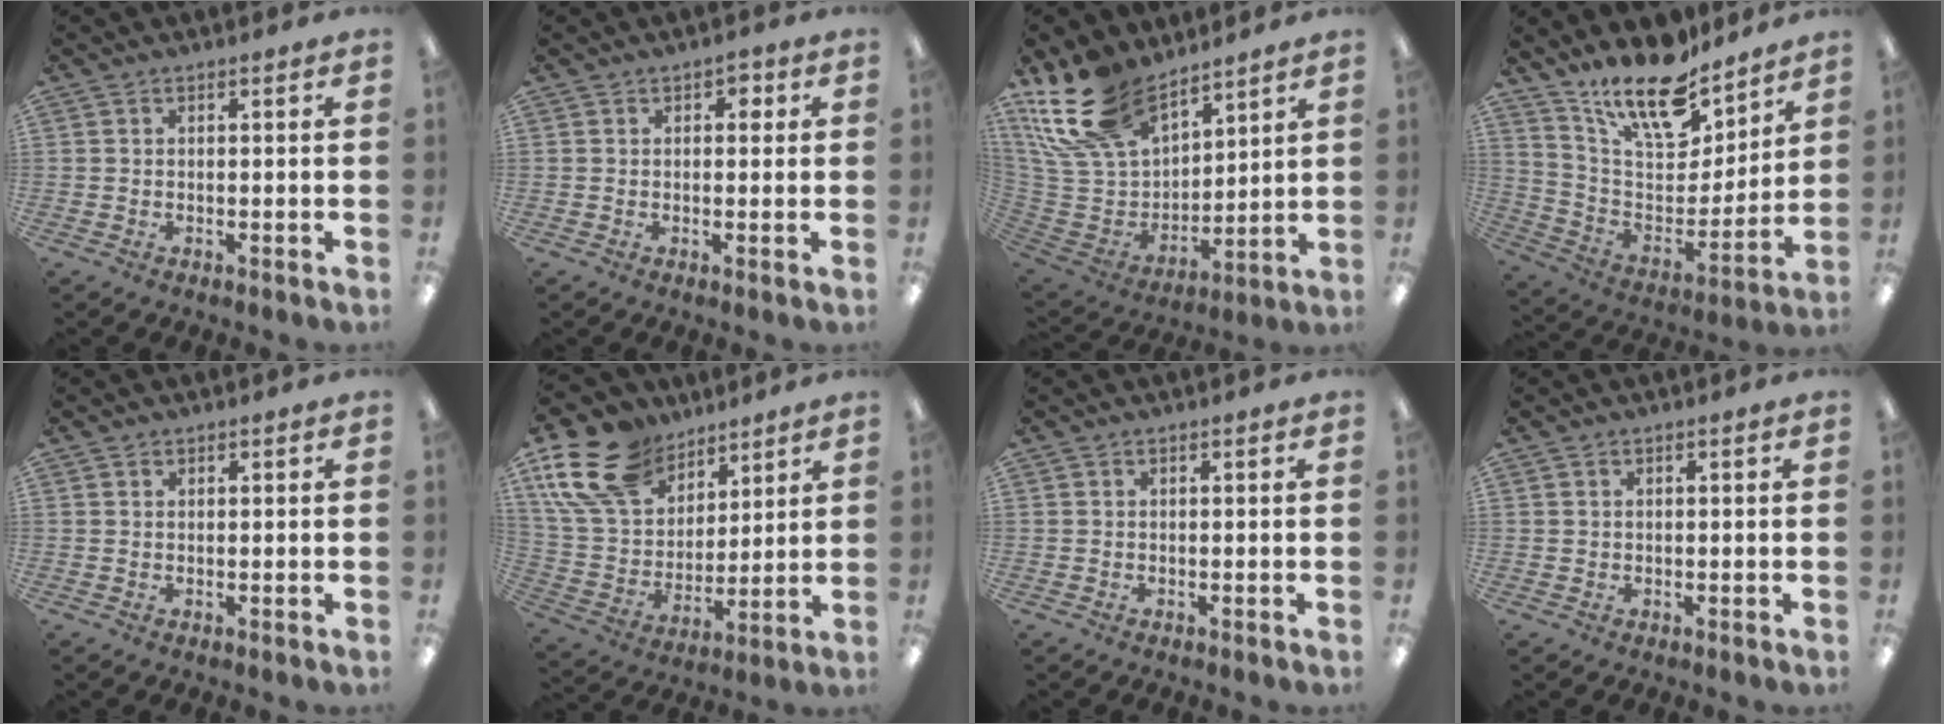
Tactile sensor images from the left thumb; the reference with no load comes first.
{"total": 1.9, "force": [0.7, 1.3, 1.2], "torque": [-0.010, -0.001, 0.008]}
{"total": 20.8, "force": [14.9, 10.7, 9.8], "torque": [-0.229, -0.075, 0.278]}
{"total": 18.2, "force": [14.8, 6.7, 8.3], "torque": [-0.161, -0.100, 0.263]}
{"total": 0.6, "force": [0.4, 0.4, 0.1], "torque": [-0.002, 0.002, 0.007]}
{"total": 18.4, "force": [11.9, 11.5, 8.0], "torque": [-0.187, -0.056, 0.228]}
{"total": 0.0}
{"total": 0.6, "force": [0.2, 0.6, 0.0], "torque": [0.002, 0.005, 0.003]}